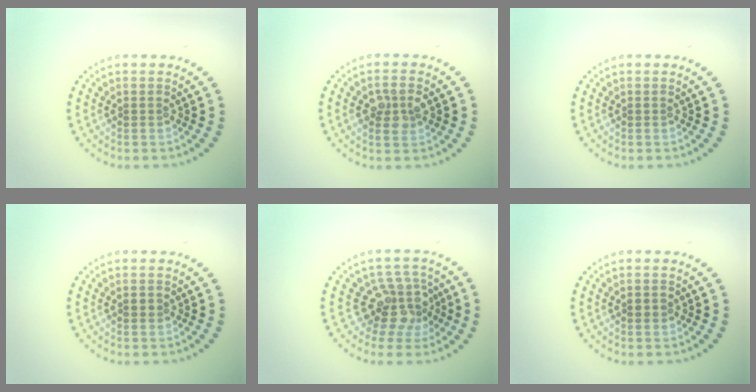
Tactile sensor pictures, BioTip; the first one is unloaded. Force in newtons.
{"total": 2.5, "press": 2.5, "slide": 0.5}
{"total": 0.0}
{"total": 0.9, "press": 0.9, "slide": 0.1}
{"total": 3.8, "press": 2.9, "slide": 2.5}
{"total": 1.1, "press": 1.1, "slide": 0.1}